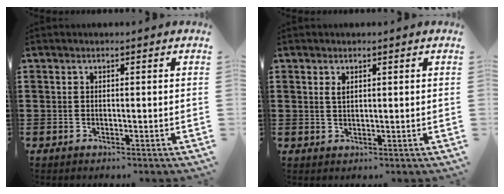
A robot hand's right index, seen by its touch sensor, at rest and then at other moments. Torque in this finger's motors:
{"motor_torque": [0.02, 0.00, 0.04, 0.04]}